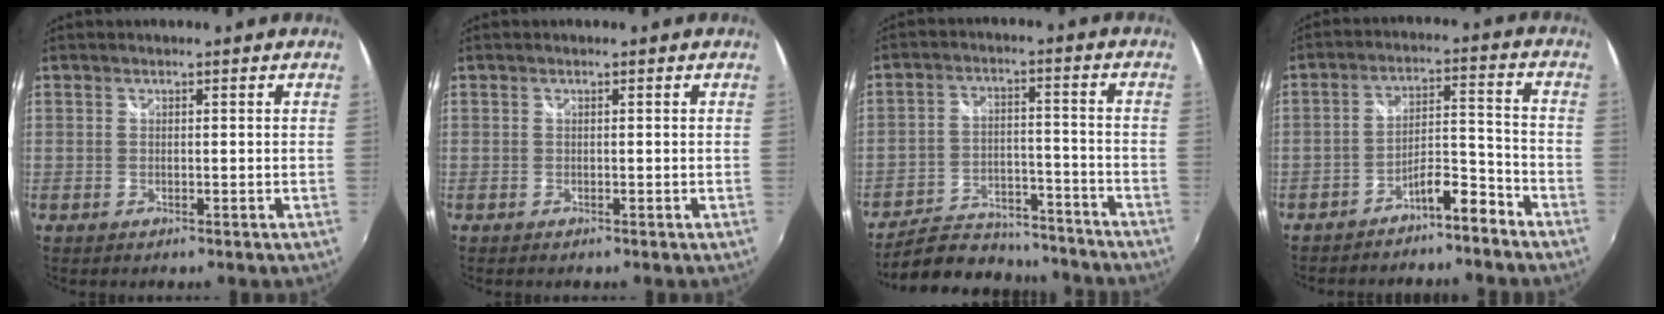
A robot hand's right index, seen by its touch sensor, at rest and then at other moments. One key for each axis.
{"total": 0.0}
{"total": 18.8, "fx": -16.5, "fy": 6.7, "fz": 6.1, "tx": -0.133, "ty": 0.016, "tz": -0.224}
{"total": 6.6, "fx": -5.7, "fy": 1.0, "fz": 3.2, "tx": -0.056, "ty": 0.022, "tz": -0.089}